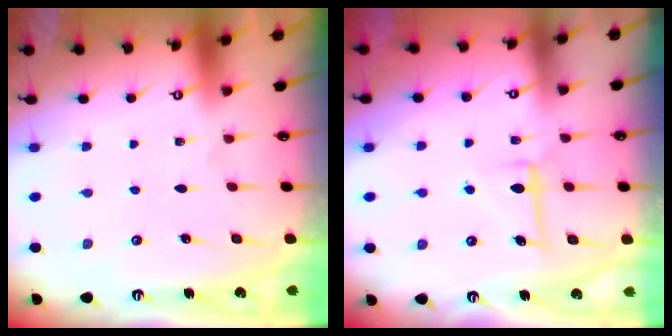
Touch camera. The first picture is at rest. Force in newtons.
{"total": 5.8, "press": 5.8, "slide": 0.5}